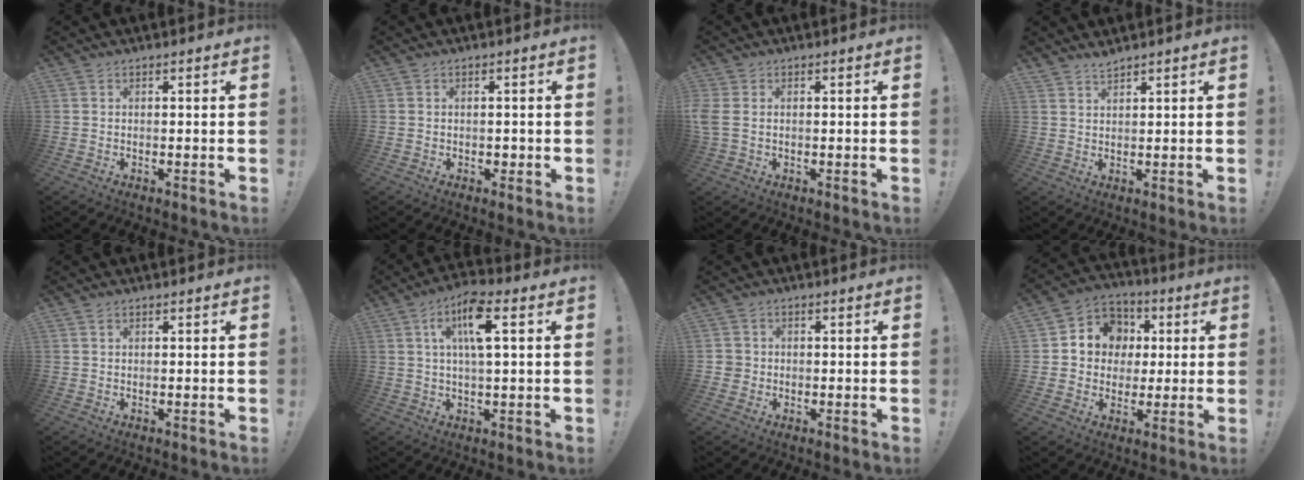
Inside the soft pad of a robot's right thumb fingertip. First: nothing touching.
{"total": 1.1, "force": [-0.4, 0.9, 0.5], "torque": [-0.006, 0.004, -0.008]}
{"total": 3.5, "force": [0.1, 2.3, 2.6], "torque": [-0.061, 0.005, 0.003]}
{"total": 2.2, "force": [2.2, 0.2, 0.5], "torque": [-0.005, -0.017, 0.039]}
{"total": 0.5, "force": [0.4, 0.3, 0.2], "torque": [0.001, -0.003, 0.006]}
{"total": 11.3, "force": [3.7, 3.2, 10.2], "torque": [-0.164, 0.002, 0.060]}
{"total": 2.5, "force": [-0.7, 2.2, 0.7], "torque": [-0.006, 0.005, -0.014]}
{"total": 9.9, "force": [0.9, 9.4, 3.1], "torque": [-0.036, 0.000, 0.025]}